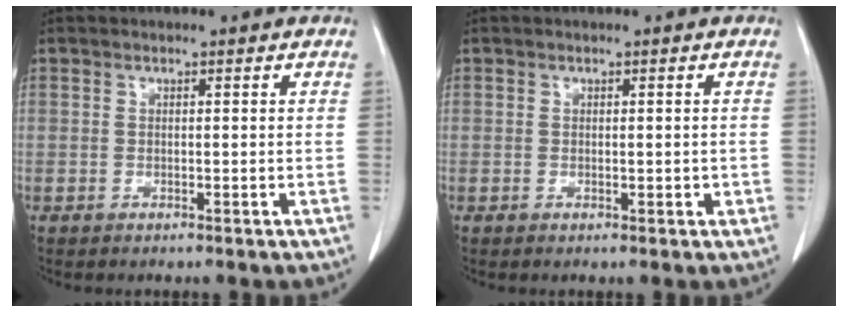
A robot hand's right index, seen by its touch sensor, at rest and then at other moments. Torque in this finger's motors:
{"motor_torque": [0.15, 0.24, 0.08, 0.05]}